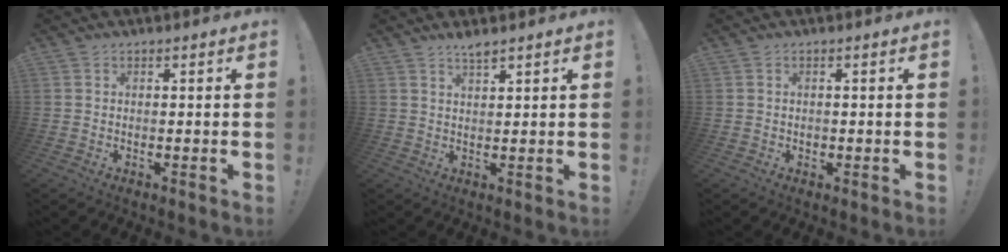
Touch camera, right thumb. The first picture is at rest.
{"total": 2.9, "force": [2.5, 0.2, 1.5], "torque": [-0.024, -0.016, 0.042]}
{"total": 0.8, "force": [-0.1, 0.7, 0.2], "torque": [-0.011, 0.005, -0.001]}